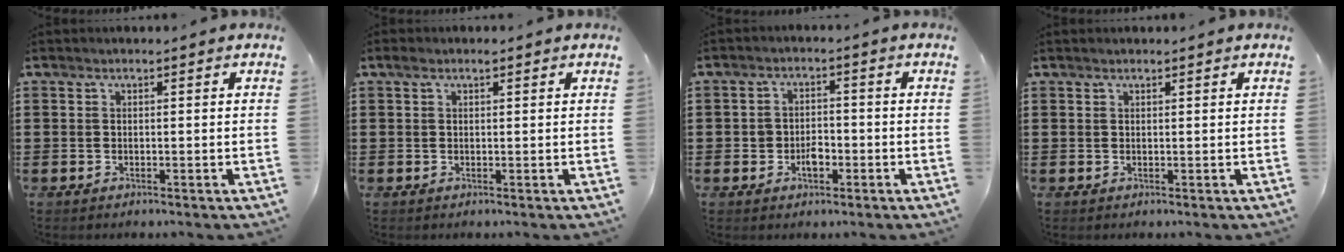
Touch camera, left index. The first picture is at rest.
{"total": 1.2, "force": [0.5, 0.7, 0.8], "torque": [-0.010, 0.003, 0.006]}
{"total": 2.8, "force": [-1.0, 2.0, 1.7], "torque": [-0.037, 0.004, -0.022]}
{"total": 0.5, "force": [0.4, 0.1, 0.3], "torque": [-0.005, 0.000, 0.009]}